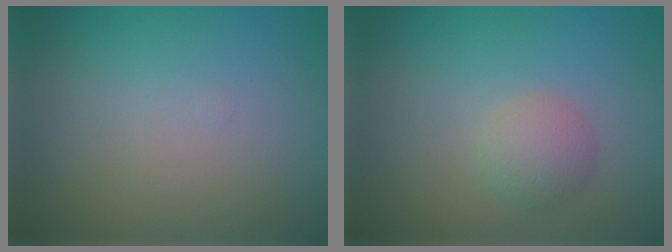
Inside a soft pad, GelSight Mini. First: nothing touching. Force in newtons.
{"total": 2.3, "press": 2.3, "slide": 0.1}